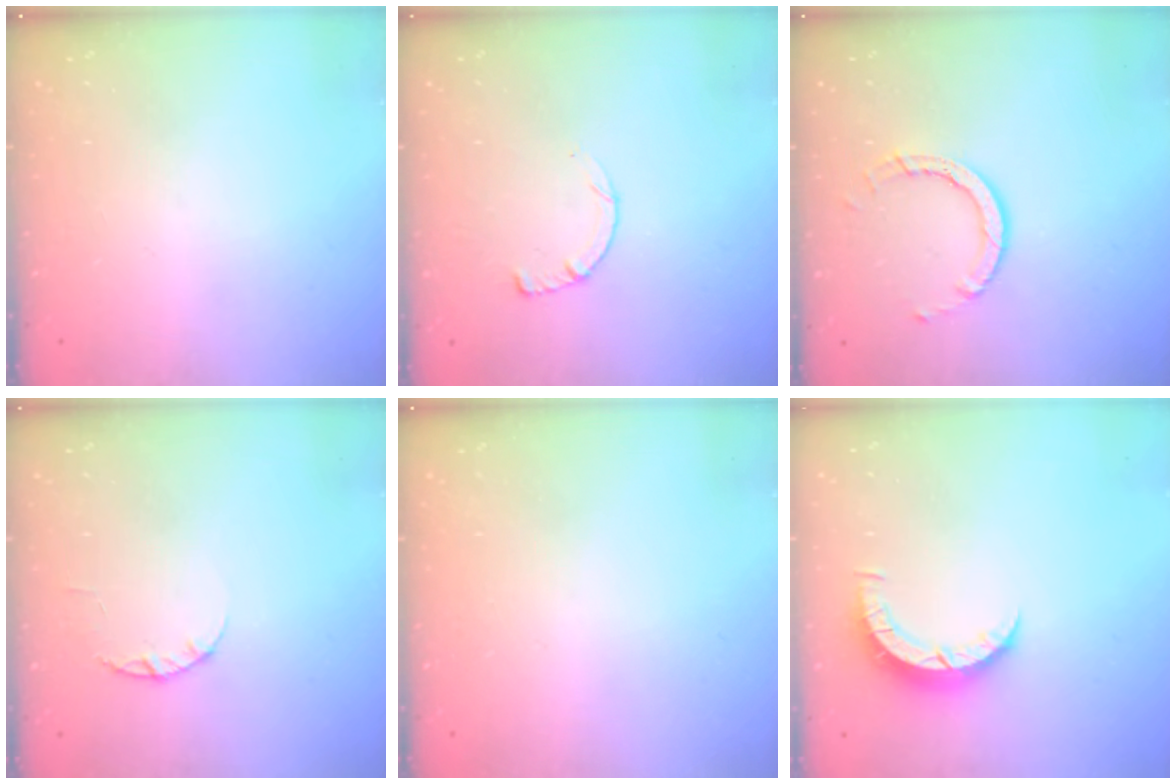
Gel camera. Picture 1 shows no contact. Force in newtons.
{"total": 3.0, "press": 3.0, "slide": 0.3}
{"total": 5.0, "press": 5.0, "slide": 0.3}
{"total": 2.4, "press": 2.3, "slide": 0.4}
{"total": 2.5, "press": 2.5, "slide": 0.2}
{"total": 5.0, "press": 4.9, "slide": 0.6}